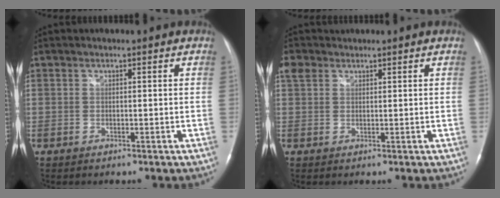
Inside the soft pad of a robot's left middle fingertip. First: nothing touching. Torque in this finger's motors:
{"motor_torque": [0.31, -0.23, -0.02, 0.04]}